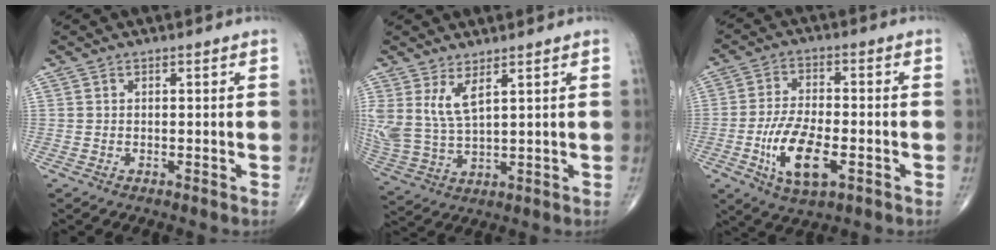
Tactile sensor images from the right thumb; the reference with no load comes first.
{"total": 7.6, "force": [3.8, 2.6, 6.1], "torque": [-0.140, -0.022, 0.089]}
{"total": 11.4, "force": [-3.7, 4.9, 9.6], "torque": [-0.181, 0.006, -0.065]}